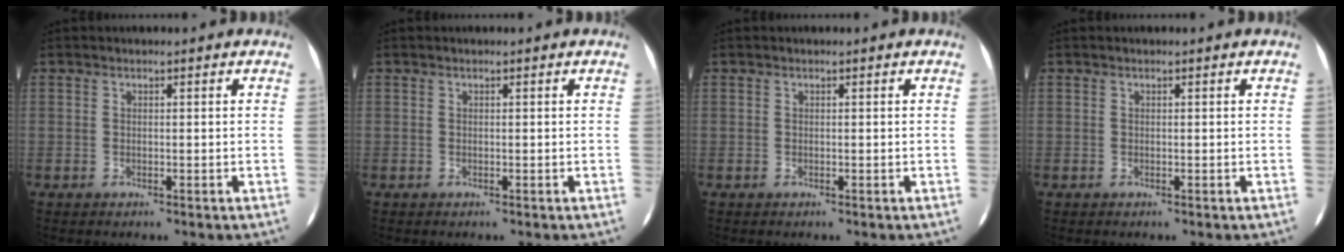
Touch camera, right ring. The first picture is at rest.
{"total": 0.0}
{"total": 0.0}
{"total": 0.0}